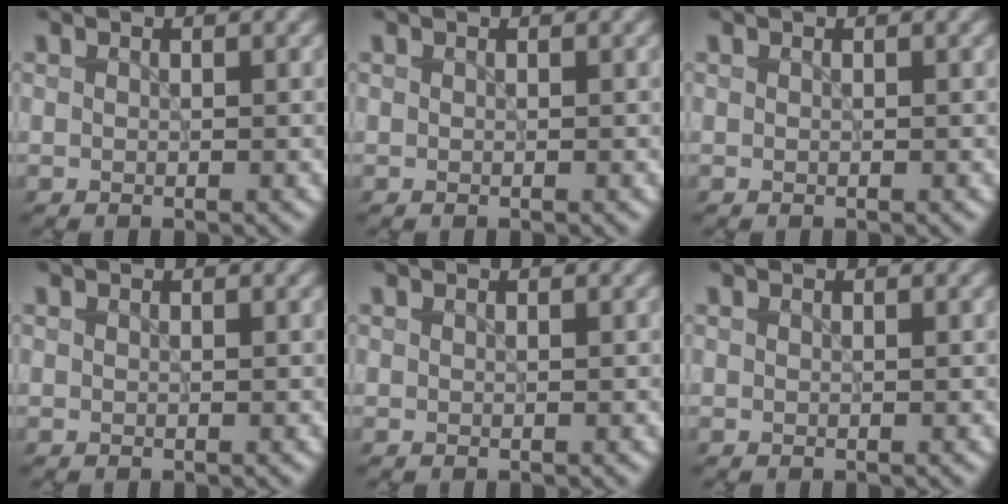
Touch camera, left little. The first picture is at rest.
{"total": 0.0}
{"total": 0.0}
{"total": 0.0}
{"total": 0.0}
{"total": 0.0}